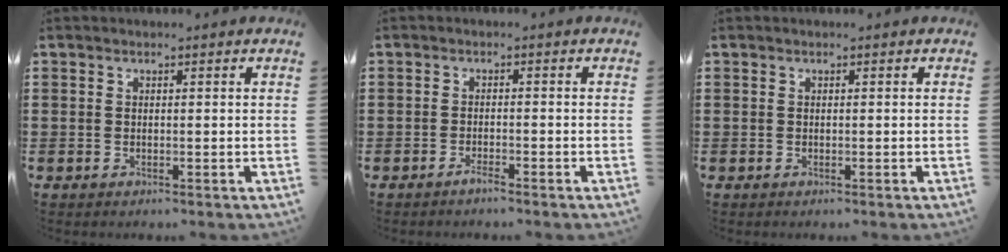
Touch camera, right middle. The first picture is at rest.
{"total": 1.4, "force": [-1.2, 0.1, 0.7], "torque": [-0.015, -0.005, -0.021]}
{"total": 0.0}